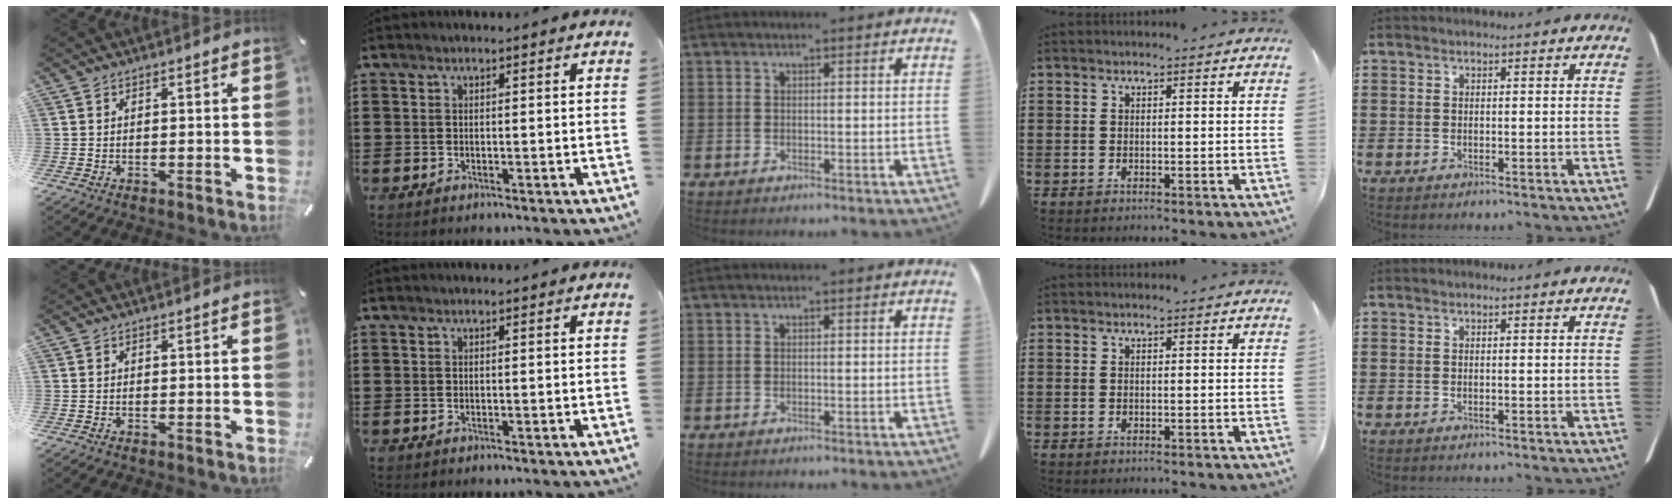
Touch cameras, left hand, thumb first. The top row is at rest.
{}